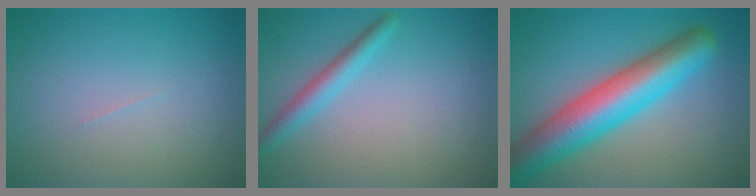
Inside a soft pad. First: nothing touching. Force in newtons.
{"total": 2.3, "press": 2.3, "slide": 0.1}
{"total": 9.4, "press": 9.4, "slide": 0.3}